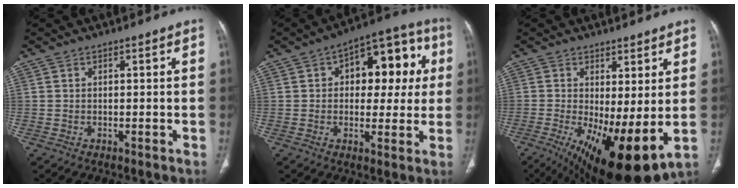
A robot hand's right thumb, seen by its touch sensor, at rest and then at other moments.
{"total": 15.7, "force": [3.3, 9.1, 12.4], "torque": [-0.104, 0.031, 0.041]}
{"total": 14.9, "force": [-2.4, 5.0, 13.8], "torque": [-0.241, -0.025, -0.017]}